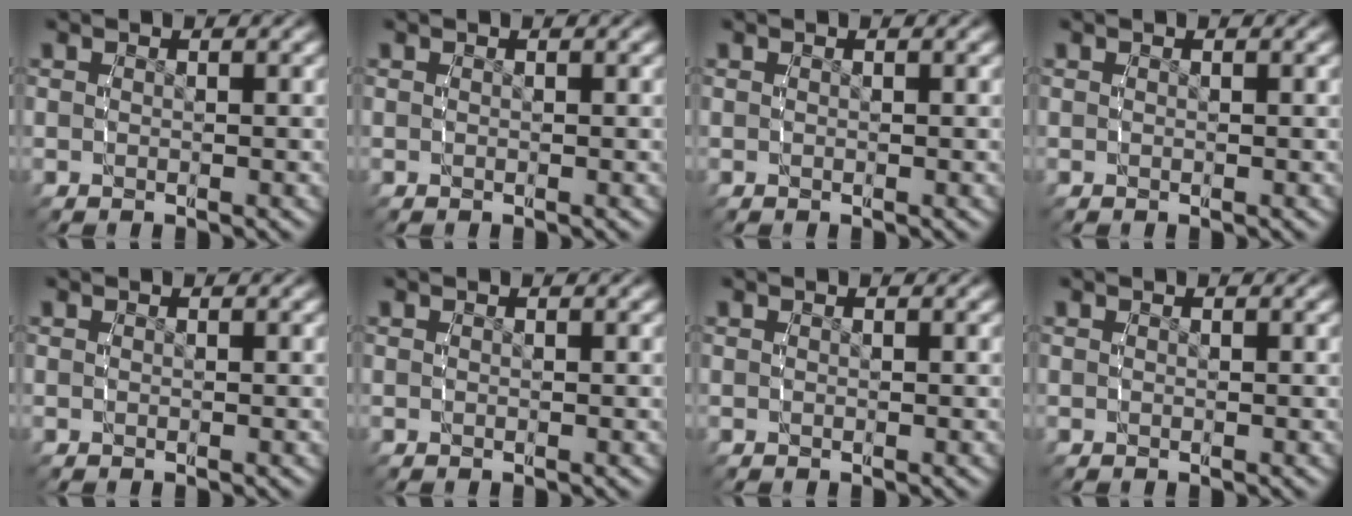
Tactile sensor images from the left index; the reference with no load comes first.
{"total": 0.0}
{"total": 0.0}
{"total": 0.0}
{"total": 0.0}
{"total": 0.0}
{"total": 0.0}
{"total": 0.0}